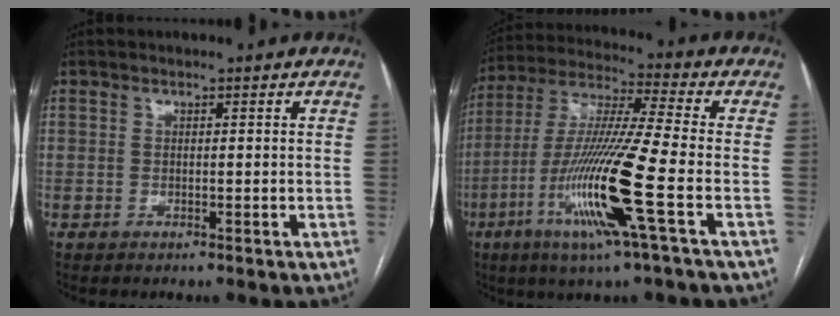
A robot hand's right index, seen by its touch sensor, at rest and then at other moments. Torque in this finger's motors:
{"motor_torque": [2.14, 0.00, 1.05, 0.21]}